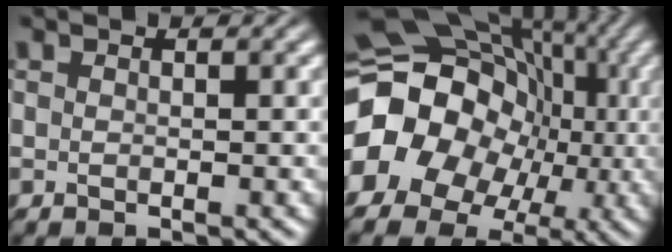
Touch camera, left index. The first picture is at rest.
{"total": 15.2, "force": [-1.7, 12.9, 7.8], "torque": [-0.143, -0.002, -0.045]}